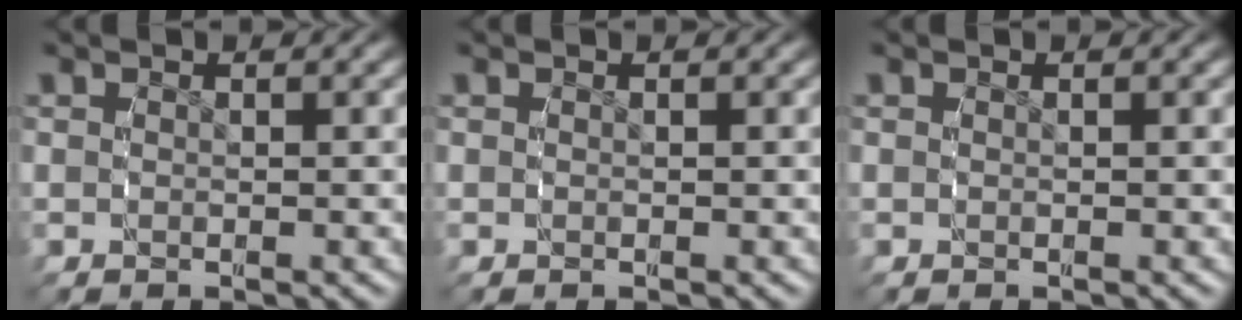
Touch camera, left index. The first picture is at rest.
{"total": 0.0}
{"total": 0.0}